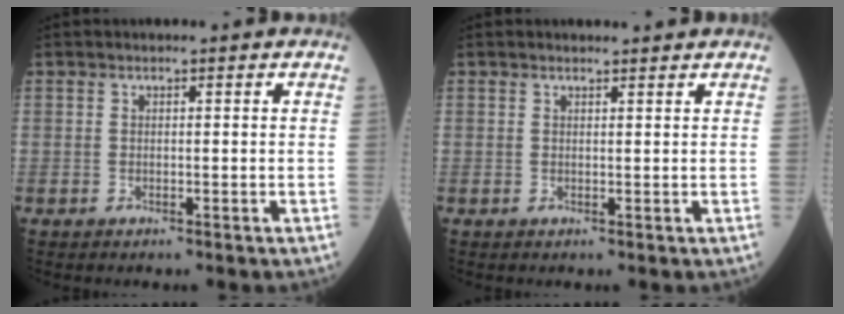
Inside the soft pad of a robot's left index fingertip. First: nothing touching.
{"total": 1.3, "force": [1.3, 0.0, 0.0], "torque": [-0.008, -0.001, 0.020]}